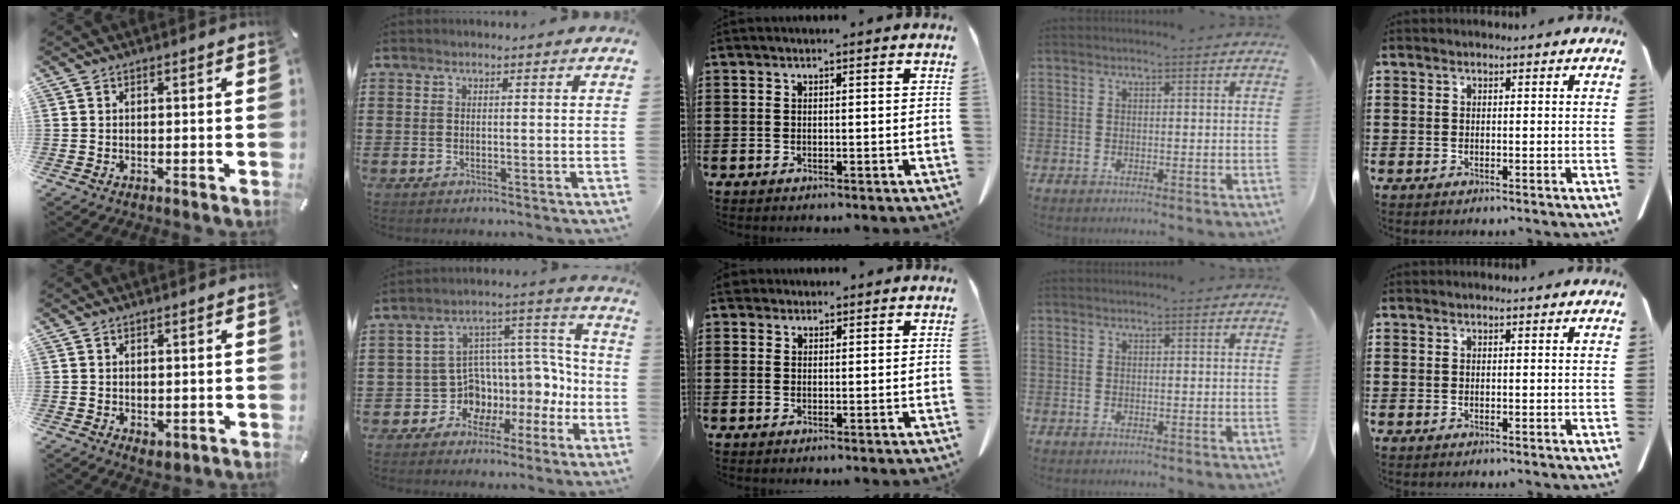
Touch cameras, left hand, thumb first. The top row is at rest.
{"thumb": {"total": 1.3, "force": [0.0, 1.1, 0.7], "torque": [-0.013, 0.004, 0.002]}, "index": {"total": 6.9, "force": [-0.7, 6.2, 3.0], "torque": [-0.075, -0.035, -0.008]}, "middle": {"total": 1.7, "force": [1.3, 1.0, 0.6], "torque": [-0.018, 0.006, 0.026]}}